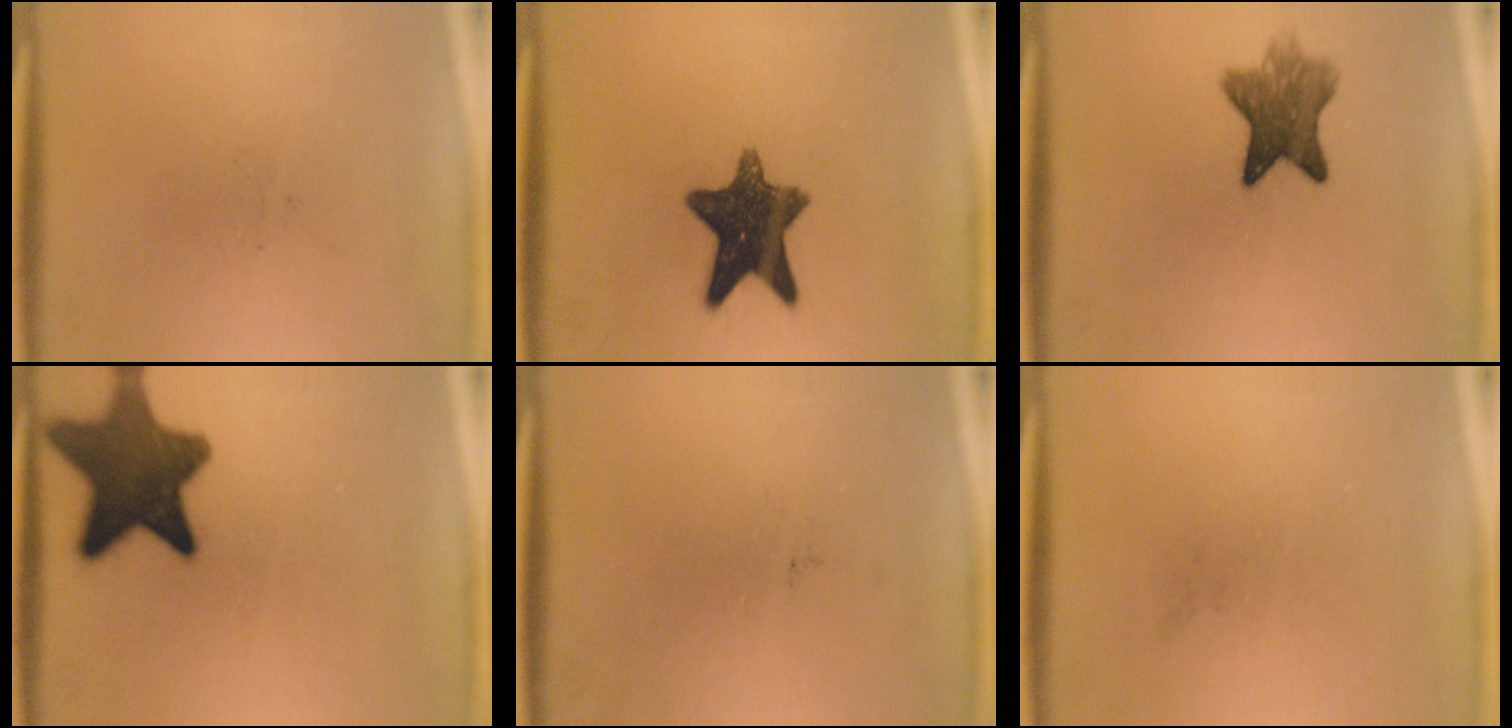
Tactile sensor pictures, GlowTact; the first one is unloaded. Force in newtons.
{"total": 11.9}
{"total": 7.3}
{"total": 13.1}
{"total": 0.0}
{"total": 0.0}